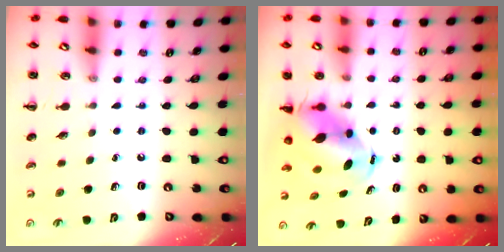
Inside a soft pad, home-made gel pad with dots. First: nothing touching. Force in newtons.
{"total": 8.0, "press": 7.7, "slide": 2.1}